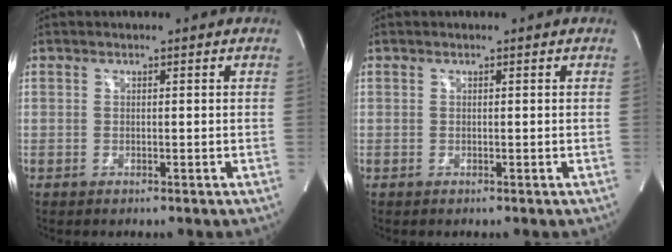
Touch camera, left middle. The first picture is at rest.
{"total": 0.0}